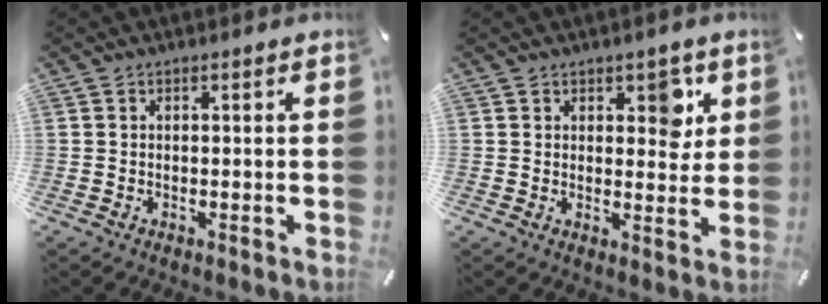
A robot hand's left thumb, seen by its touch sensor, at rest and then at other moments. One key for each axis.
{"total": 5.7, "fx": 2.7, "fy": 3.4, "fz": 3.7, "tx": -0.024, "ty": -0.012, "tz": 0.036}